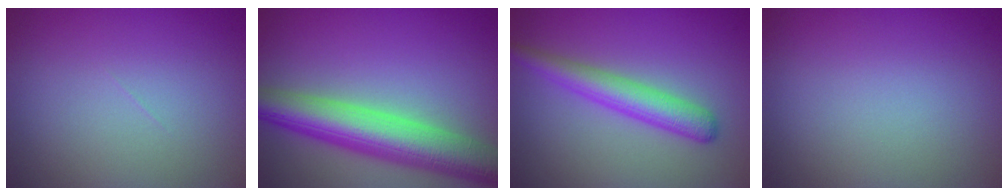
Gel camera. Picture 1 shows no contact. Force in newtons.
{"total": 8.2, "press": 8.2, "slide": 0.3}
{"total": 3.7, "press": 3.7, "slide": 0.1}
{"total": 0.0}